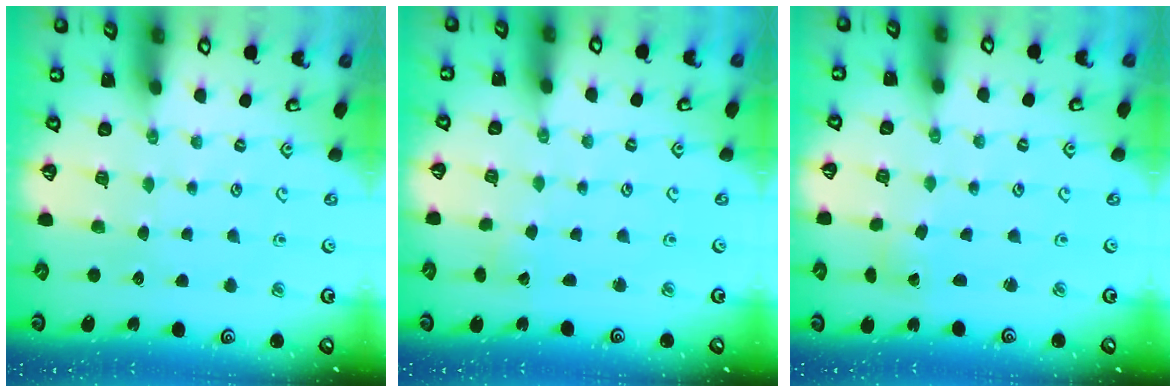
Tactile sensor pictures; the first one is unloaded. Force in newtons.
{"total": 2.6, "press": 2.6, "slide": 0.3}
{"total": 2.0, "press": 2.0, "slide": 0.1}